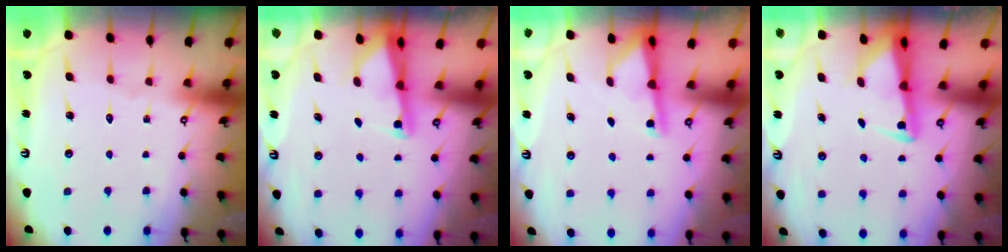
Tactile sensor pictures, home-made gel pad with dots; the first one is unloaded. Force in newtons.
{"total": 2.9, "press": 2.8, "slide": 0.5}
{"total": 3.0, "press": 2.9, "slide": 0.6}
{"total": 3.0, "press": 2.9, "slide": 0.5}